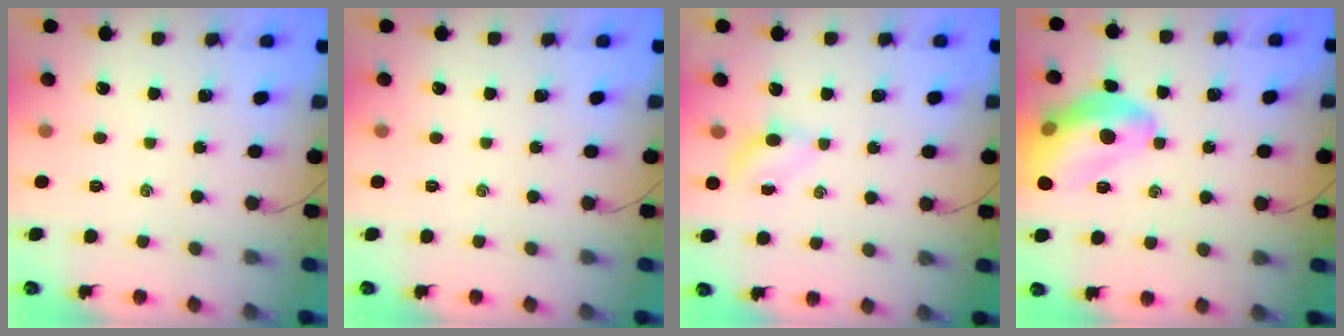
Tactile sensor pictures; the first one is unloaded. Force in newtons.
{"total": 0.0}
{"total": 3.3, "press": 3.2, "slide": 1.1}
{"total": 15.9, "press": 15.7, "slide": 2.2}